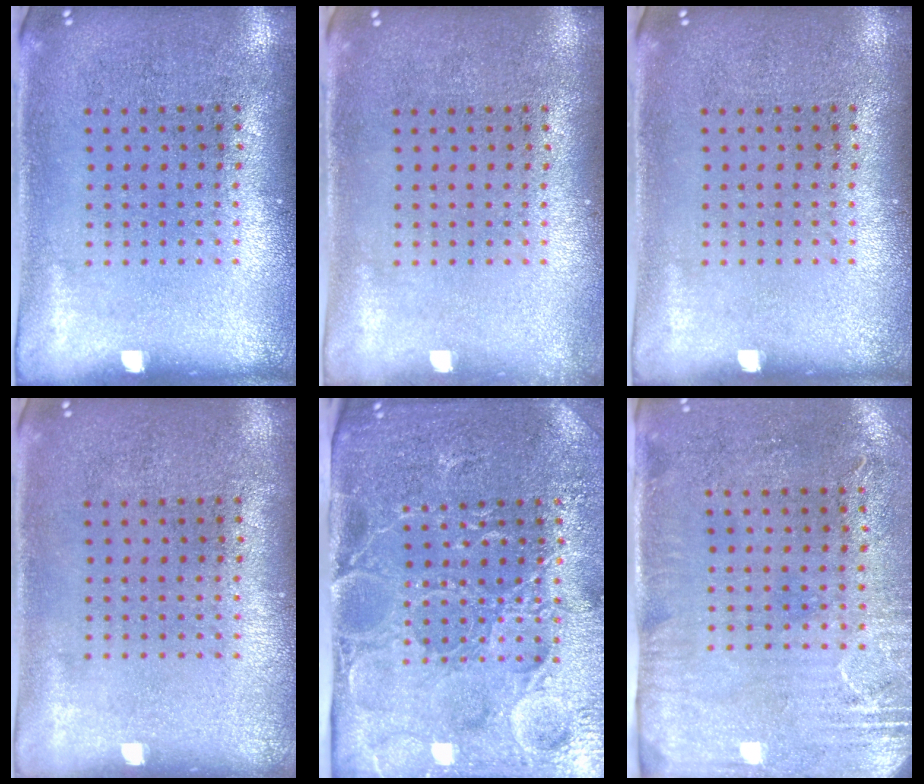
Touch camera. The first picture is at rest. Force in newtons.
{"total": 0.5, "press": 0.5, "slide": 0.2}
{"total": 0.0}
{"total": 0.0}
{"total": 4.8, "press": 4.2, "slide": 2.1}
{"total": 2.9, "press": 2.4, "slide": 1.7}